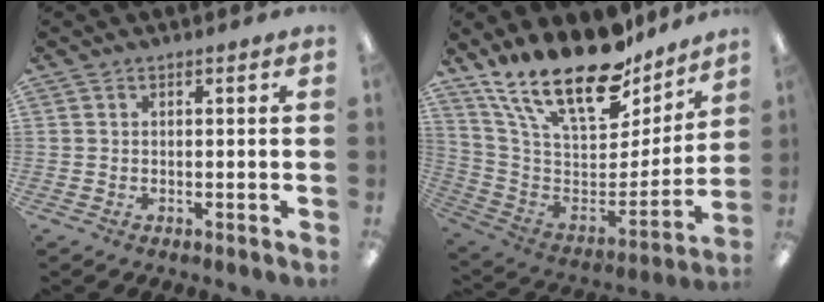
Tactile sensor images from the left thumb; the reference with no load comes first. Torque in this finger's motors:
{"motor_torque": [1.92, 1.85, 1.30, -1.47, 0.31]}